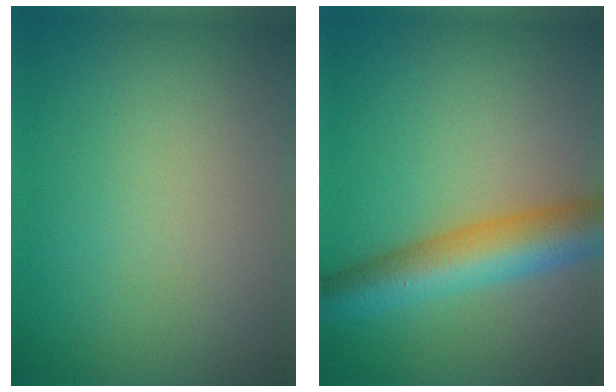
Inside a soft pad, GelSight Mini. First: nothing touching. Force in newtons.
{"total": 7.0, "press": 7.0, "slide": 0.1}